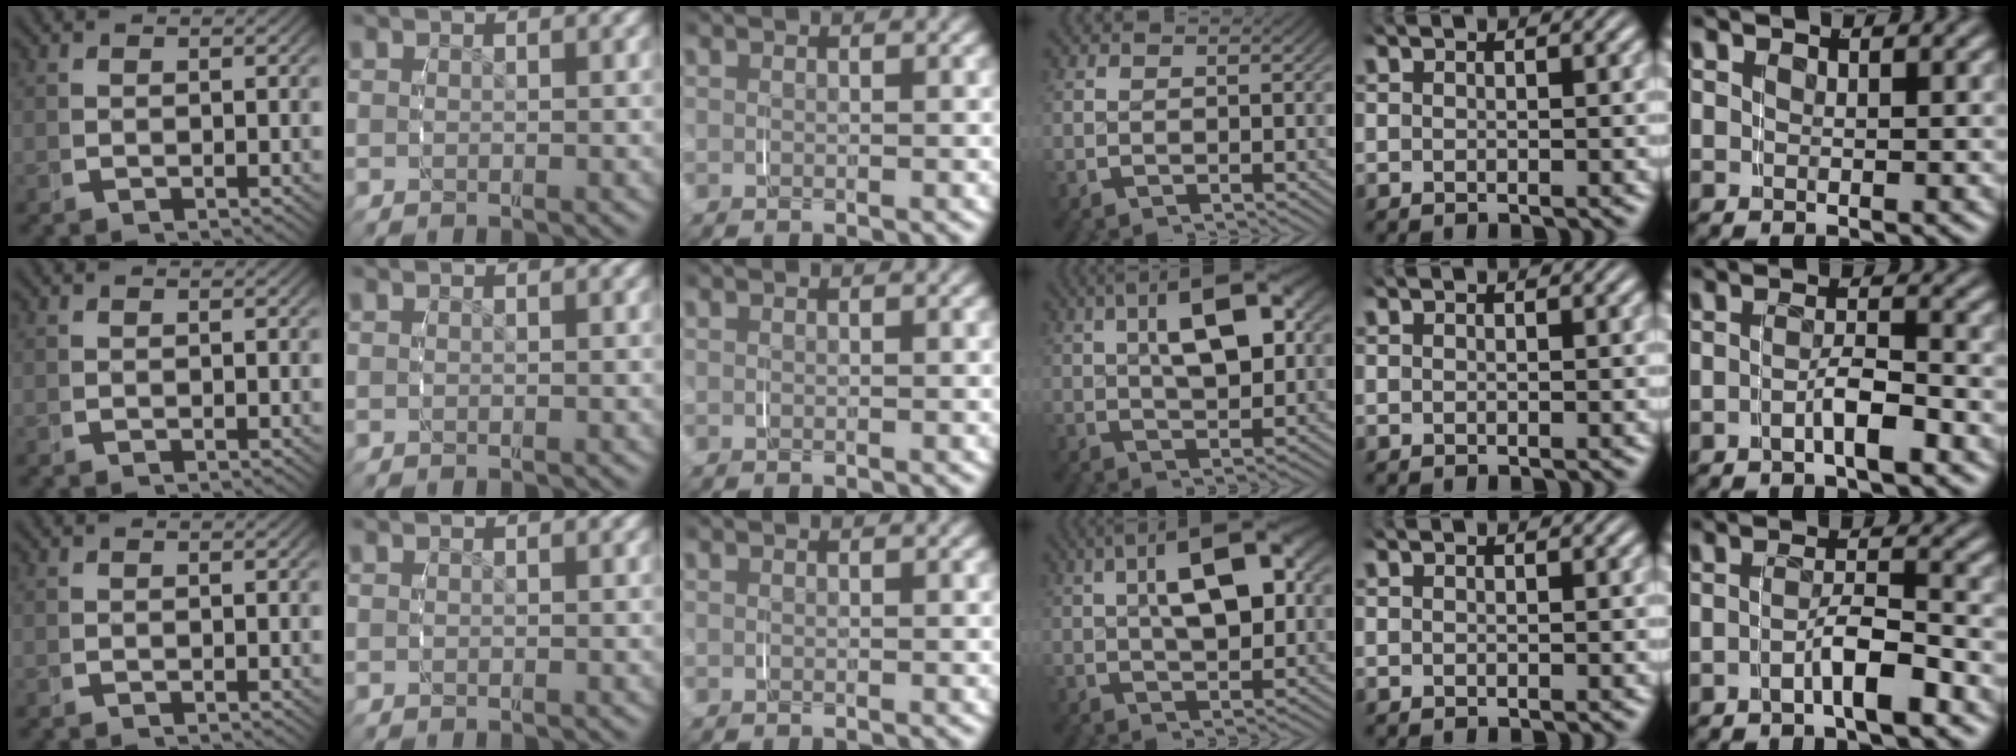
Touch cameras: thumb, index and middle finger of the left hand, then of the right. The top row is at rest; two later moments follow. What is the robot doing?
{"motion": "grasp_and_lifting", "object": "lipstick"}